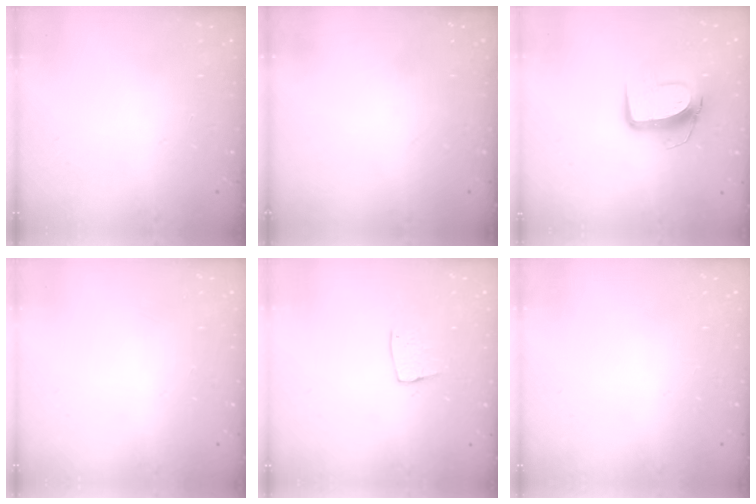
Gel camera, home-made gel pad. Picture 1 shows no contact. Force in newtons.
{"total": 0.0}
{"total": 10.8, "press": 10.8, "slide": 0.7}
{"total": 0.5, "press": 0.5, "slide": 0.1}
{"total": 6.1, "press": 6.1, "slide": 0.3}
{"total": 0.0}